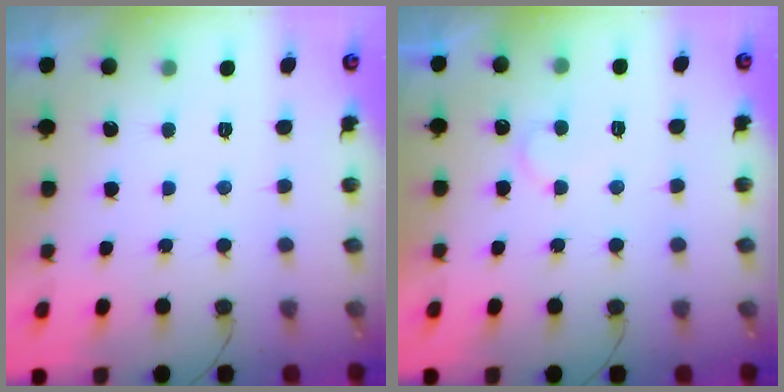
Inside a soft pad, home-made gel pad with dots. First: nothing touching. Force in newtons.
{"total": 7.1, "press": 7.1, "slide": 0.6}